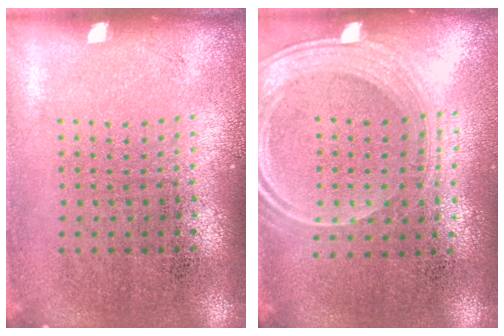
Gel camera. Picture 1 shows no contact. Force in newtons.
{"total": 2.0, "press": 1.7, "slide": 1.1}